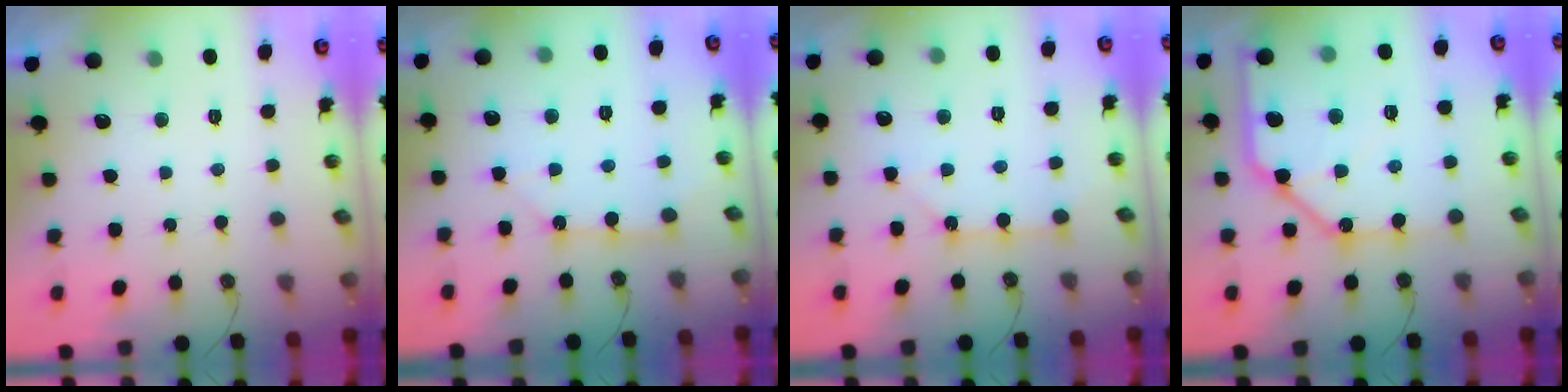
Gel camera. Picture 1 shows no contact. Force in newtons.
{"total": 5.1, "press": 5.1, "slide": 0.2}
{"total": 2.8, "press": 2.8, "slide": 0.1}
{"total": 19.6, "press": 19.6, "slide": 1.4}